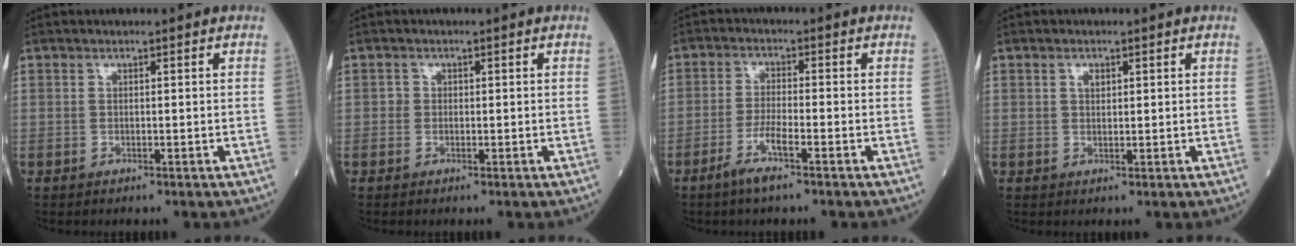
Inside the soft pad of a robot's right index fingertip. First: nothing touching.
{"total": 0.9, "force": [0.0, 0.9, 0.2], "torque": [0.001, 0.003, -0.002]}
{"total": 4.5, "force": [-2.7, 0.0, 3.6], "torque": [-0.074, -0.006, -0.057]}
{"total": 1.3, "force": [0.6, 0.7, 0.9], "torque": [-0.014, 0.000, 0.010]}